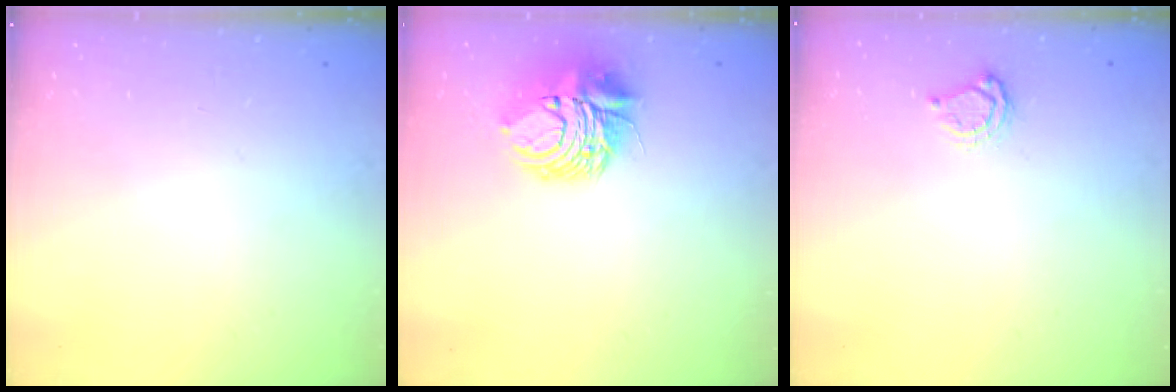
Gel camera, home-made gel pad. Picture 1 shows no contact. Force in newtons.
{"total": 10.4, "press": 10.3, "slide": 1.6}
{"total": 4.8, "press": 4.8, "slide": 0.5}